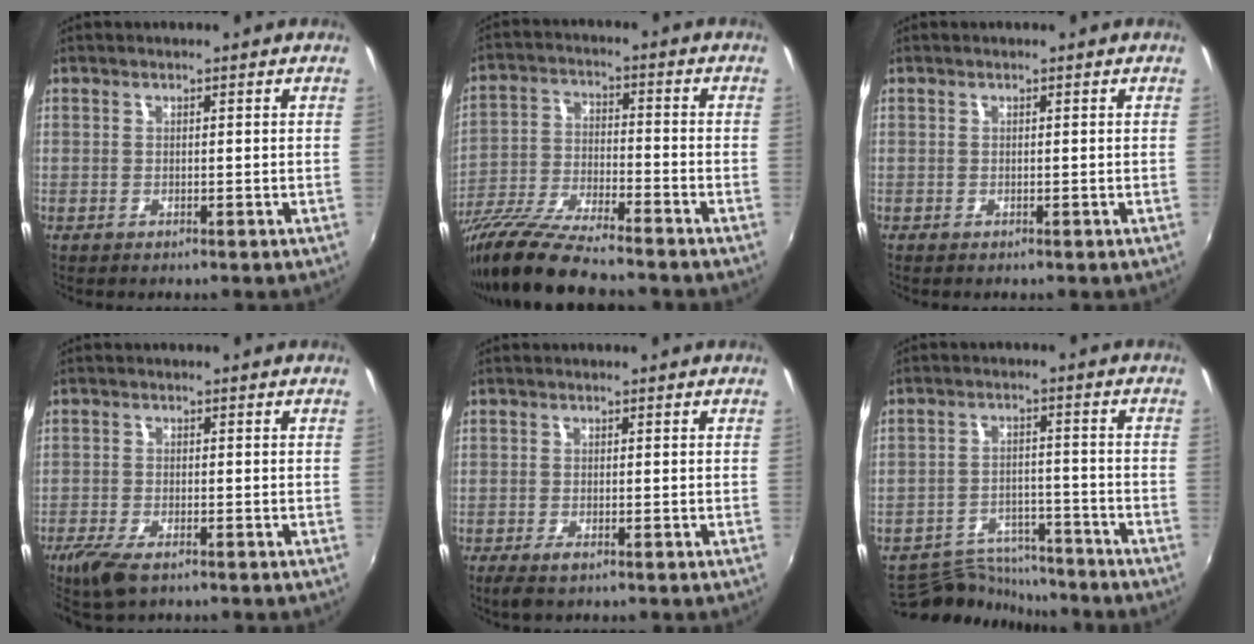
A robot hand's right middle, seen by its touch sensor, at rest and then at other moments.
{"total": 13.4, "force": [-11.3, 1.5, 7.0], "torque": [-0.145, -0.026, -0.210]}
{"total": 0.0}
{"total": 6.1, "force": [-4.3, 2.1, 3.8], "torque": [-0.098, -0.023, -0.082]}
{"total": 2.4, "force": [-1.6, 0.7, 1.7], "torque": [-0.034, -0.011, -0.027]}
{"total": 11.8, "force": [-11.1, 3.2, 2.5], "torque": [-0.069, 0.010, -0.170]}